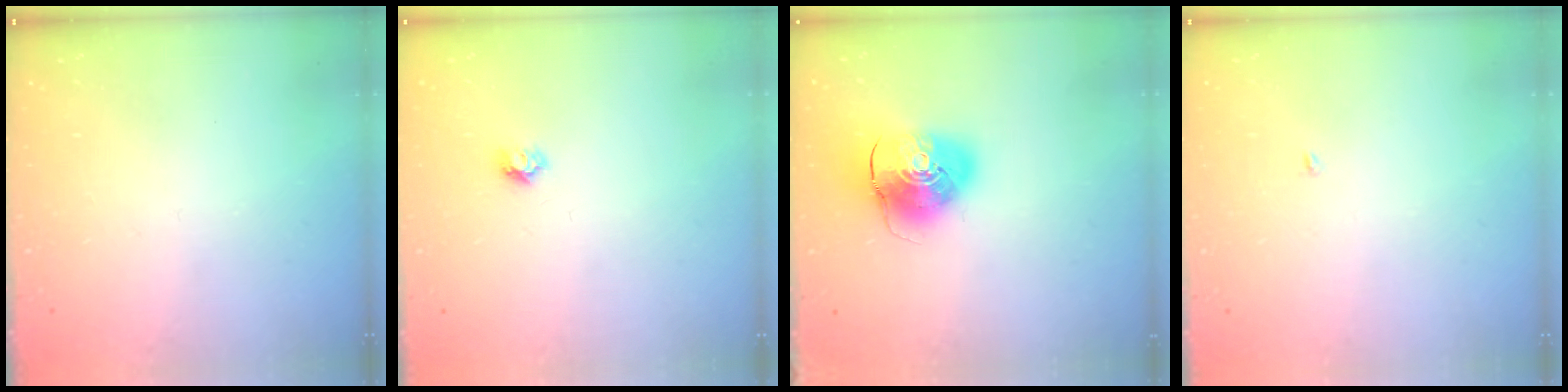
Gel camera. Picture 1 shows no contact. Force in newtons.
{"total": 4.2, "press": 4.2, "slide": 0.4}
{"total": 10.7, "press": 10.6, "slide": 1.8}
{"total": 1.9, "press": 1.9, "slide": 0.2}